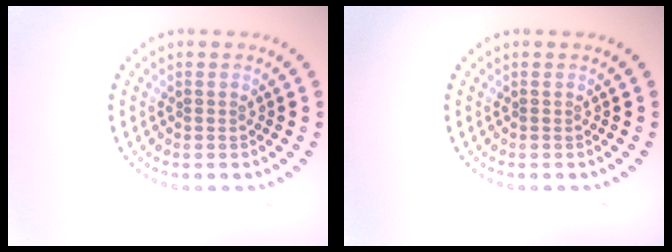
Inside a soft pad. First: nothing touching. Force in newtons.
{"total": 0.0}